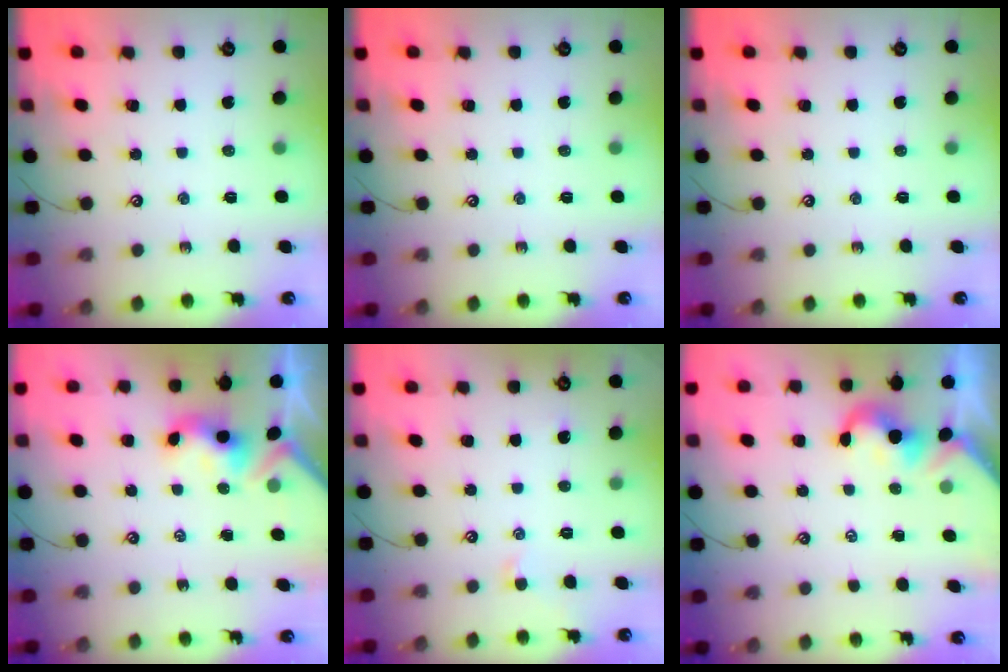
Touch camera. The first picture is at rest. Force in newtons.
{"total": 0.0}
{"total": 0.0}
{"total": 3.7, "press": 3.7, "slide": 0.2}
{"total": 0.0}
{"total": 1.1, "press": 1.1, "slide": 0.3}